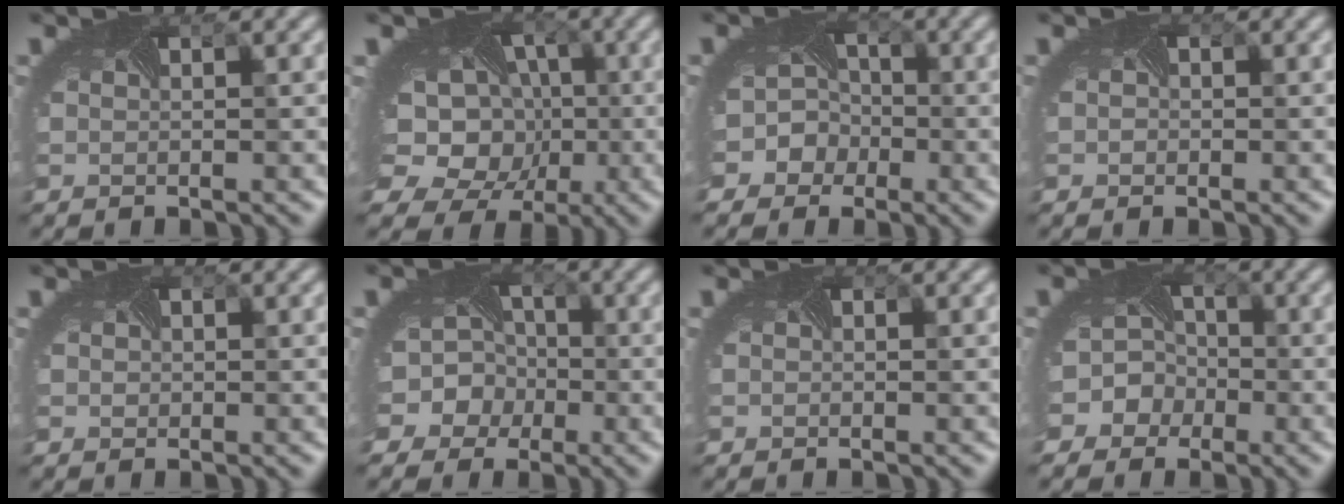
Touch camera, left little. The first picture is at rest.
{"total": 13.2, "force": [-1.1, 11.2, 6.9], "torque": [-0.129, -0.011, -0.040]}
{"total": 5.3, "force": [-2.1, 4.7, 1.2], "torque": [-0.003, 0.003, -0.054]}
{"total": 0.7, "force": [0.1, 0.7, 0.1], "torque": [0.001, -0.005, -0.007]}
{"total": 1.0, "force": [0.2, 0.9, 0.3], "torque": [-0.004, 0.000, -0.003]}
{"total": 9.5, "force": [-2.6, 8.5, 3.3], "torque": [-0.070, 0.004, -0.074]}
{"total": 0.0}
{"total": 6.2, "force": [-2.7, 5.5, 1.4], "torque": [-0.010, 0.000, -0.067]}